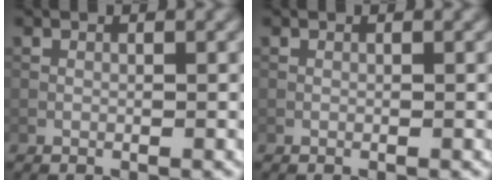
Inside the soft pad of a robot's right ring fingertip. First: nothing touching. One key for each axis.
{"total": 0.0}